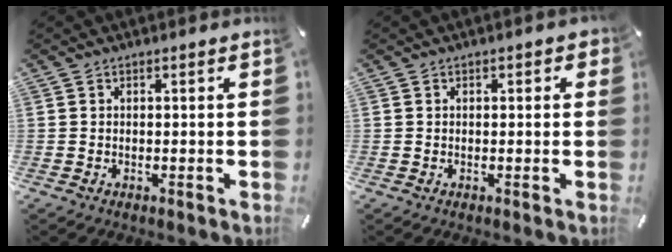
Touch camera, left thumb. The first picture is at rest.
{"total": 1.1, "force": [0.0, 0.8, 0.7], "torque": [-0.005, 0.003, -0.003]}